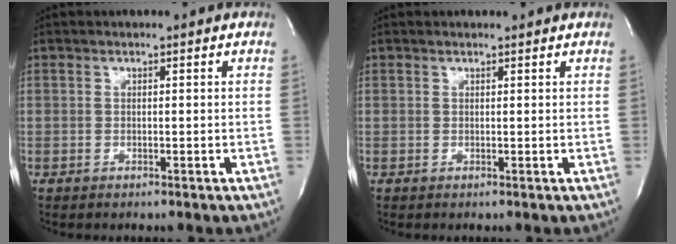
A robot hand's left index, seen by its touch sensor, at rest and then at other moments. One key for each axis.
{"total": 0.7, "fx": 0.7, "fy": 0.2, "fz": 0.1, "tx": -0.011, "ty": 0.007, "tz": 0.012}